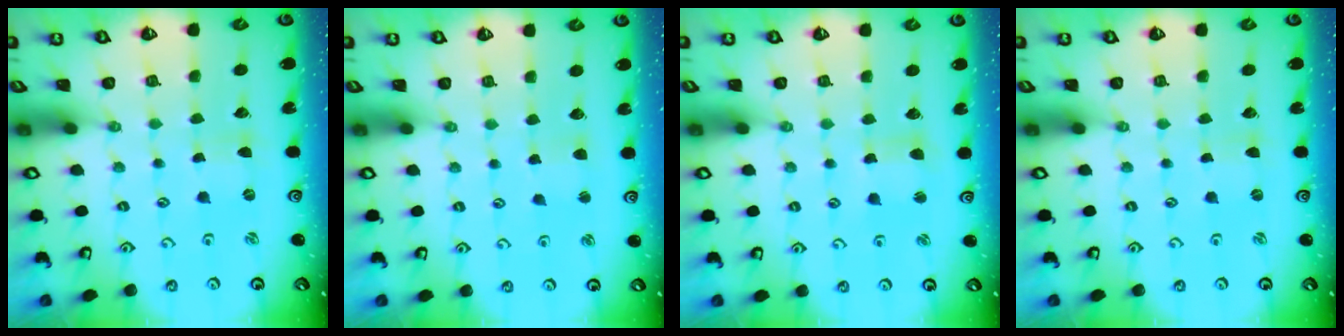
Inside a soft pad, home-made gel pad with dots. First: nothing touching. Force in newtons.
{"total": 2.8, "press": 2.8, "slide": 0.3}
{"total": 3.2, "press": 3.2, "slide": 0.3}
{"total": 0.0}